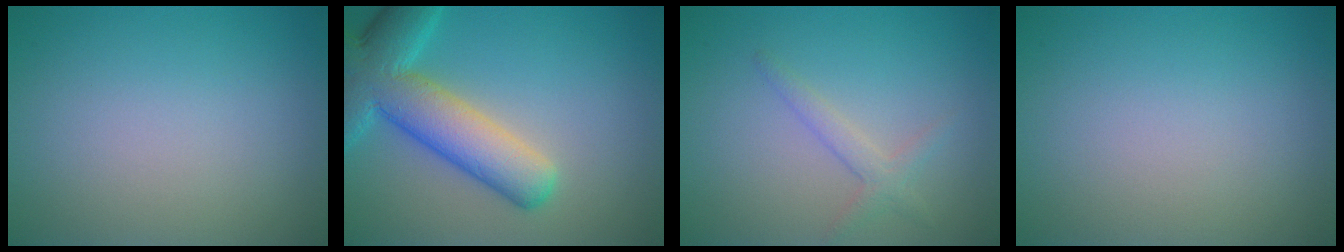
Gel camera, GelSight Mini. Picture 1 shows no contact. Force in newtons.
{"total": 8.7, "press": 8.7, "slide": 0.5}
{"total": 1.8, "press": 1.8, "slide": 0.1}
{"total": 0.0}